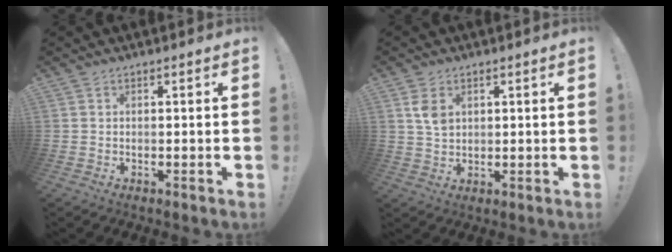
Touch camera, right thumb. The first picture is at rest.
{"total": 5.2, "force": [2.0, 3.4, 3.4], "torque": [-0.049, -0.005, 0.036]}